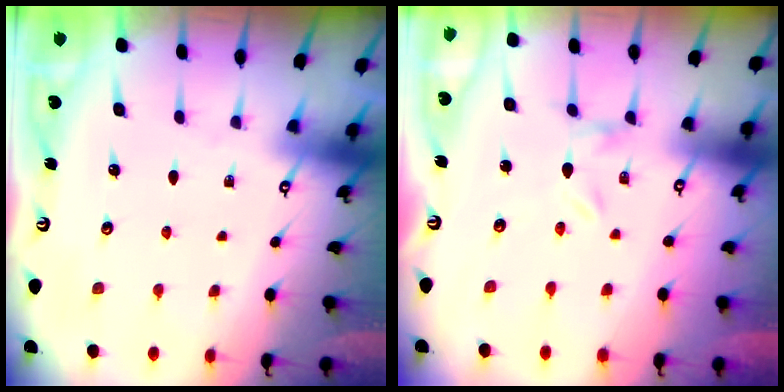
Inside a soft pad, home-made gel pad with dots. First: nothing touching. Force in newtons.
{"total": 0.0}